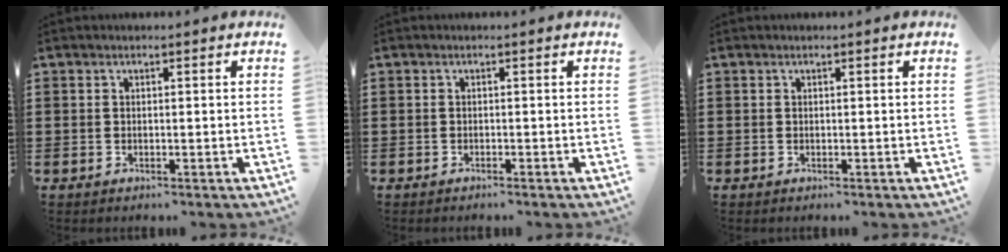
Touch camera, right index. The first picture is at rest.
{"total": 0.6, "force": [-0.6, -0.2, 0.2], "torque": [-0.006, -0.006, -0.010]}
{"total": 0.0}